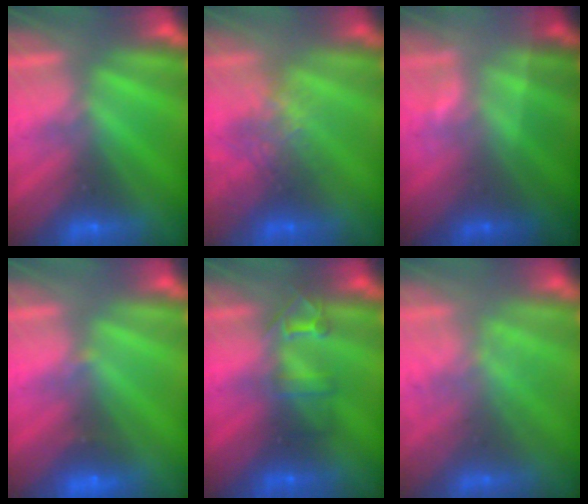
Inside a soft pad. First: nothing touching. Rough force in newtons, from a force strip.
{"total": 2.9}
{"total": 1.7}
{"total": 1.5}
{"total": 2.5}
{"total": 1.7}